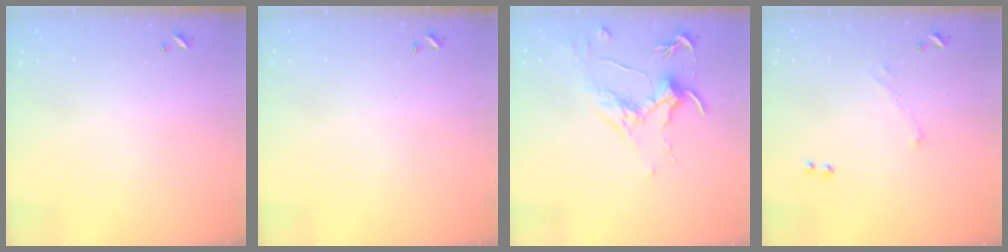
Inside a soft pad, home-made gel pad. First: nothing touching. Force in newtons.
{"total": 0.0}
{"total": 1.6, "press": 1.4, "slide": 0.9}
{"total": 1.6, "press": 1.5, "slide": 0.6}